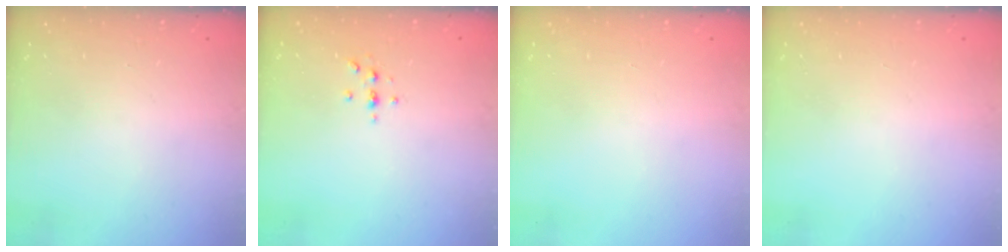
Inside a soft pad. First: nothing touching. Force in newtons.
{"total": 2.4, "press": 2.4, "slide": 0.3}
{"total": 0.0}
{"total": 0.0}